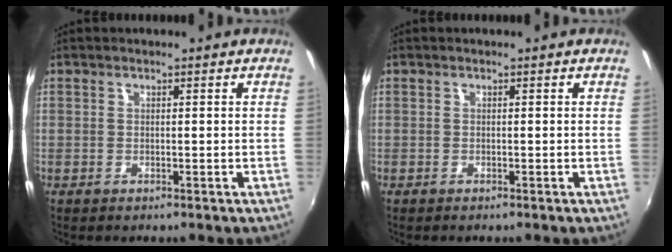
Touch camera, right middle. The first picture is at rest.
{"total": 0.0}